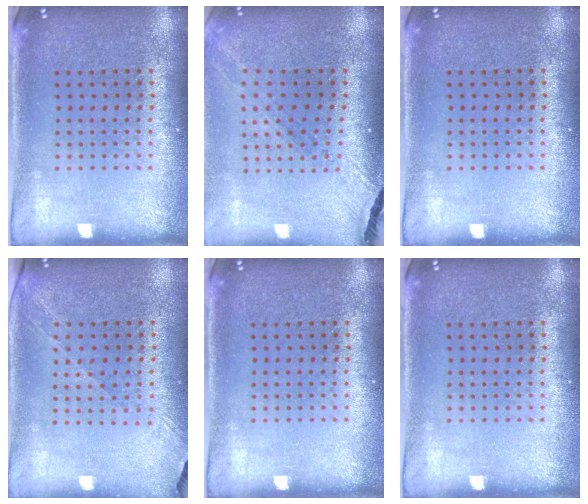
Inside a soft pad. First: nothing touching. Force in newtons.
{"total": 1.5, "press": 1.4, "slide": 0.3}
{"total": 0.0}
{"total": 1.4, "press": 1.2, "slide": 0.8}
{"total": 0.0}
{"total": 0.0}